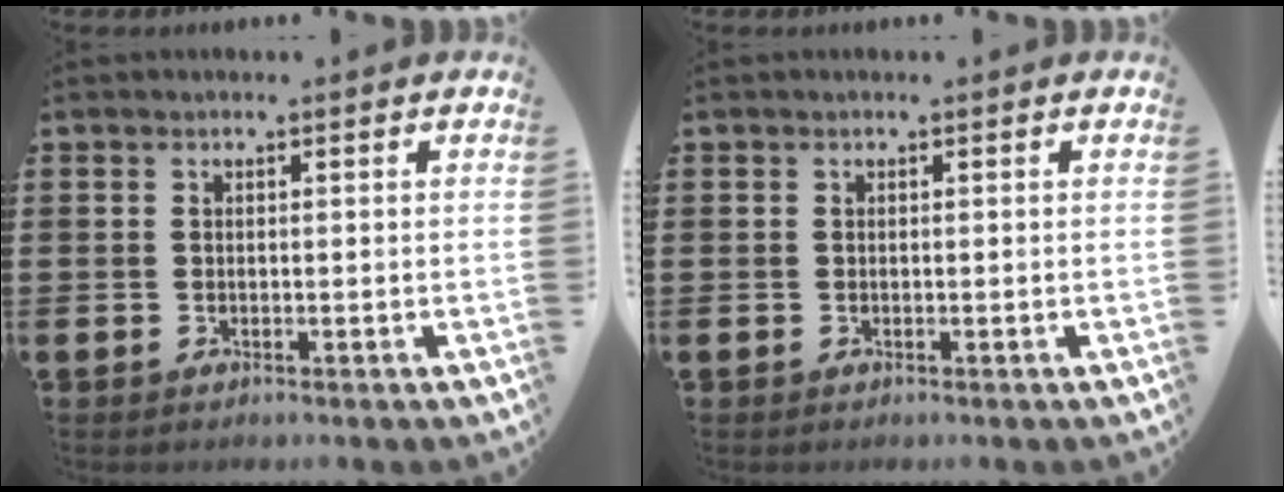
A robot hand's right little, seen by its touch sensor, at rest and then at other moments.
{"total": 0.0}